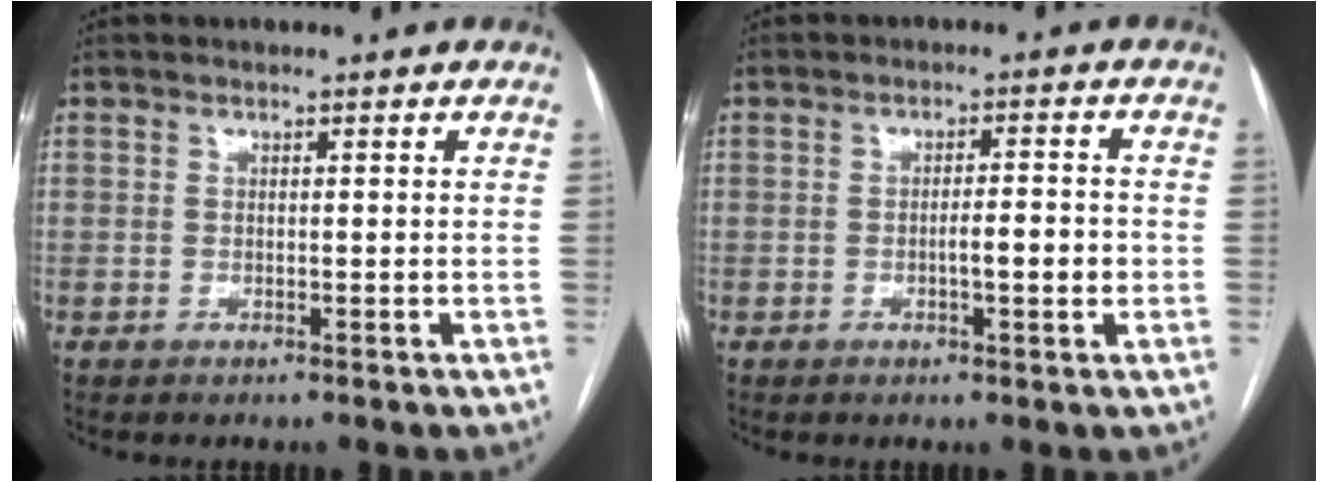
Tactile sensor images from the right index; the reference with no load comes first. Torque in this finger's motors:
{"motor_torque": [0.84, -0.19, 0.34, 0.07]}